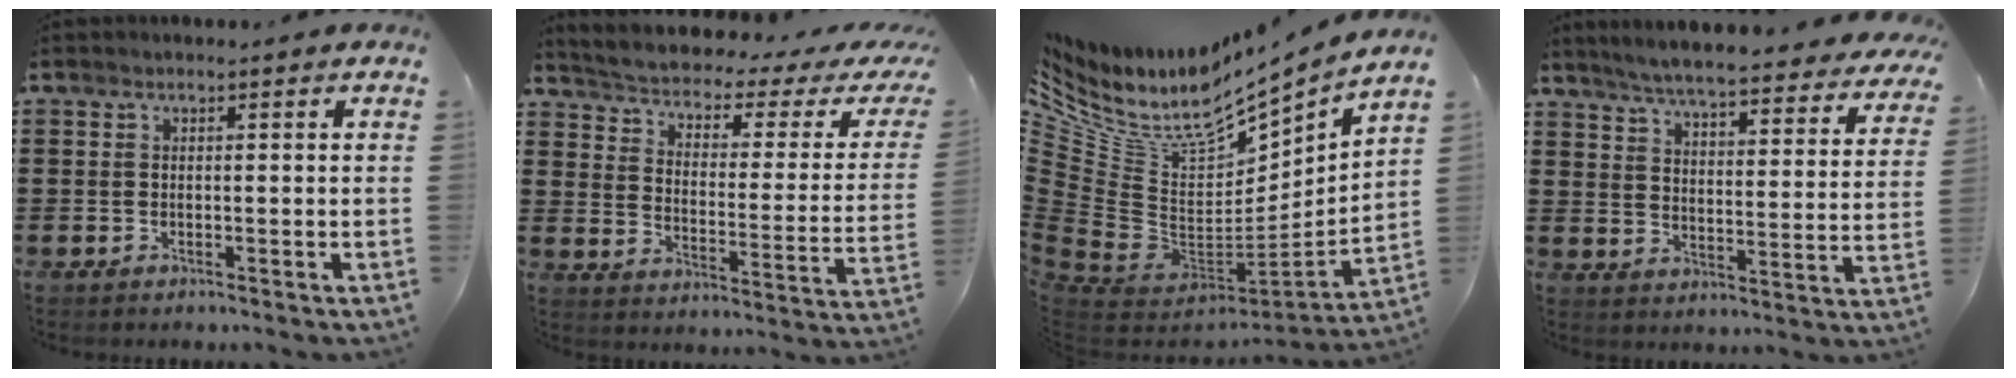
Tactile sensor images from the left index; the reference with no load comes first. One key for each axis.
{"total": 1.8, "fx": 0.8, "fy": 0.4, "fz": 1.6, "tx": -0.043, "ty": -0.025, "tz": 0.000}
{"total": 10.3, "fx": 7.1, "fy": 5.0, "fz": 5.7, "tx": -0.150, "ty": -0.069, "tz": 0.119}
{"total": 5.5, "fx": 5.1, "fy": -0.6, "fz": 2.0, "tx": -0.062, "ty": -0.042, "tz": 0.082}